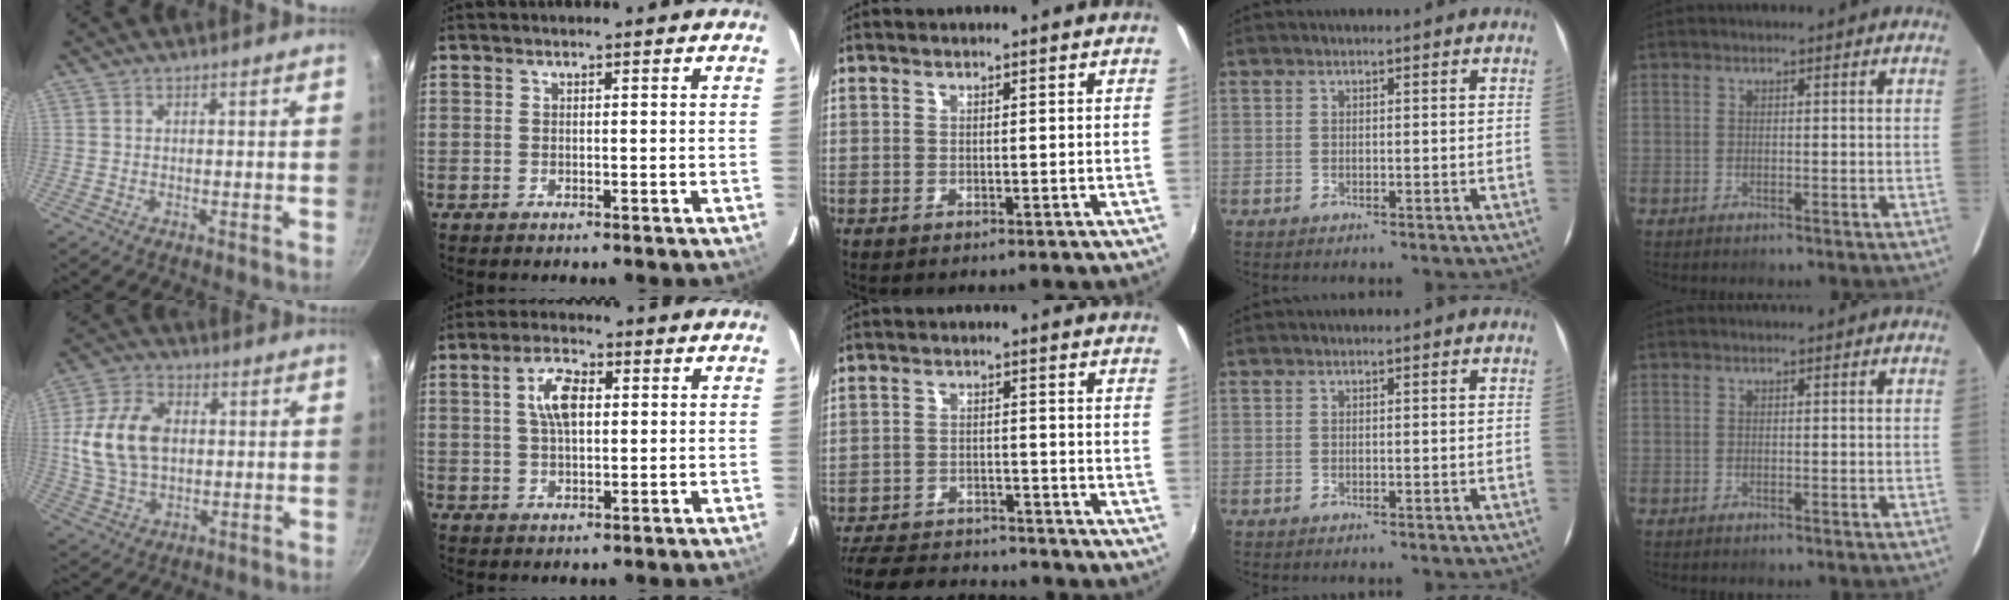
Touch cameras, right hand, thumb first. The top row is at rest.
{"thumb": {"total": 13.7, "force": [1.4, 9.4, 10.0], "torque": [-0.177, 0.006, 0.023]}, "index": {"total": 6.5, "force": [1.4, 3.2, 5.5], "torque": [-0.101, 0.013, 0.028]}, "middle": {"total": 15.8, "force": [-14.1, 4.4, 5.7], "torque": [-0.140, -0.007, -0.209]}}